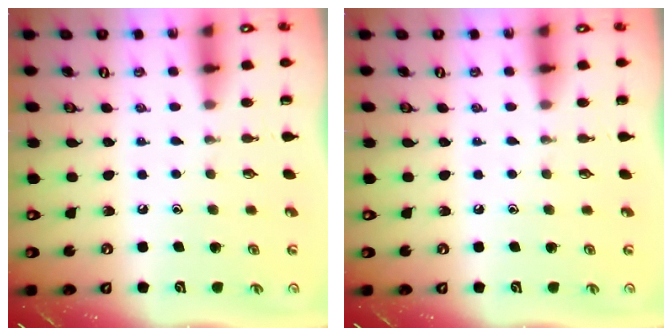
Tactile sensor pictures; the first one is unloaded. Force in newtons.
{"total": 0.0}